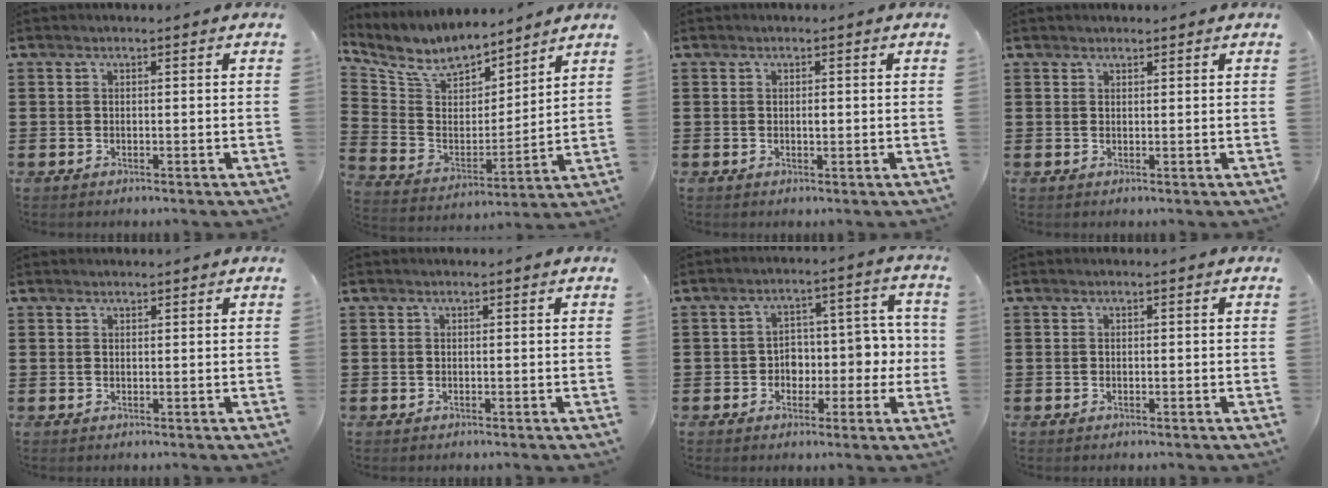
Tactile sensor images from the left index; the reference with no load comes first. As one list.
[{"total": 8.6, "force": [7.5, 3.3, 2.6], "torque": [-0.095, -0.044, 0.135]}, {"total": 0.9, "force": [0.1, 0.4, 0.7], "torque": [-0.016, 0.002, 0.001]}, {"total": 1.0, "force": [0.9, 0.3, -0.2], "torque": [0.000, 0.001, 0.019]}, {"total": 0.7, "force": [0.6, 0.2, -0.1], "torque": [0.000, 0.001, 0.013]}, {"total": 0.0}, {"total": 5.1, "force": [-1.0, 4.3, 2.7], "torque": [-0.042, 0.000, -0.027]}, {"total": 0.0}]